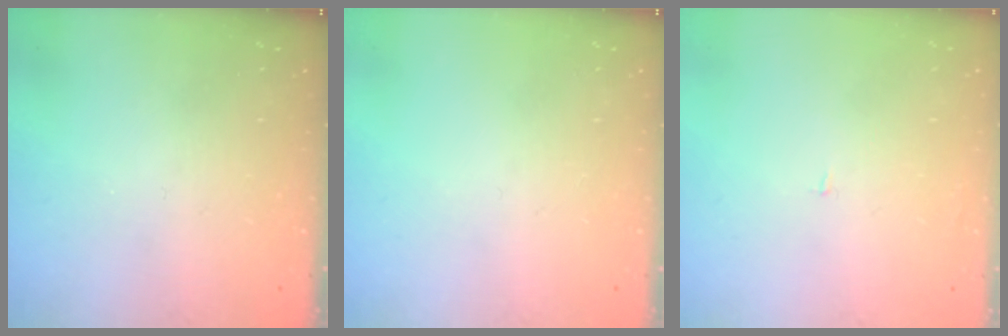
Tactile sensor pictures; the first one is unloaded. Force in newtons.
{"total": 0.0}
{"total": 1.2, "press": 1.2, "slide": 0.1}